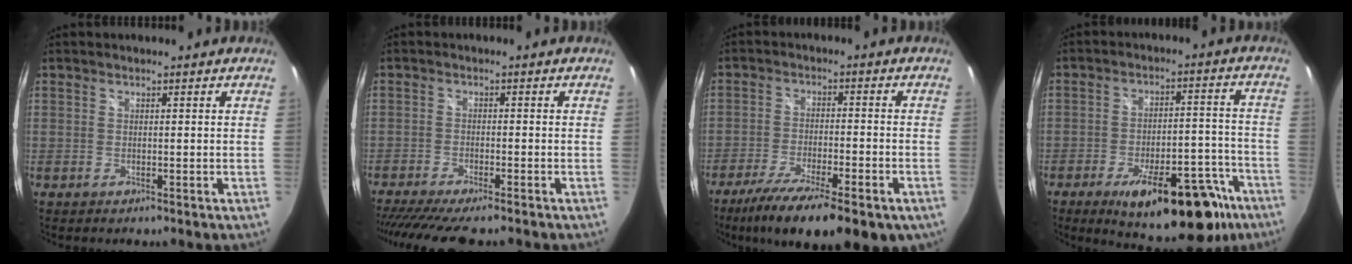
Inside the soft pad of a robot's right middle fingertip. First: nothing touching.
{"total": 10.4, "force": [-9.0, 0.5, 5.3], "torque": [-0.121, -0.032, -0.146]}
{"total": 17.3, "force": [-11.4, 5.0, 12.1], "torque": [-0.224, -0.051, -0.178]}
{"total": 19.7, "force": [-12.1, 7.3, 13.6], "torque": [-0.188, 0.000, -0.152]}